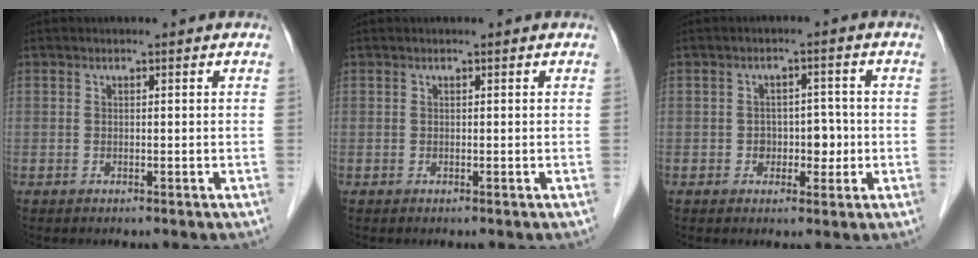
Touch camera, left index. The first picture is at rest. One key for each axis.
{"total": 0.0}
{"total": 3.7, "fx": -0.8, "fy": 2.6, "fz": 2.6, "tx": -0.031, "ty": 0.013, "tz": -0.007}